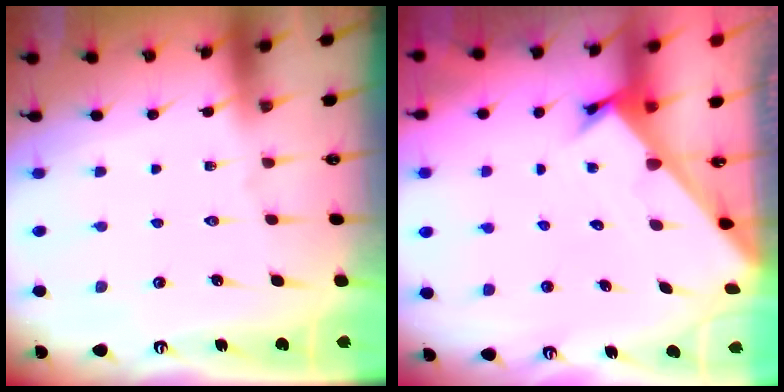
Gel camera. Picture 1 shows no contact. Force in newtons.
{"total": 2.3, "press": 2.3, "slide": 0.2}